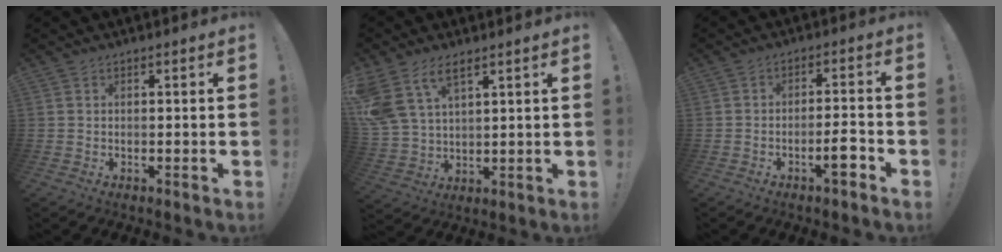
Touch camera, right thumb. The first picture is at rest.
{"total": 10.2, "force": [6.3, 5.4, 6.0], "torque": [-0.126, -0.026, 0.124]}
{"total": 6.5, "force": [-3.6, 1.3, 5.3], "torque": [-0.070, 0.014, -0.059]}